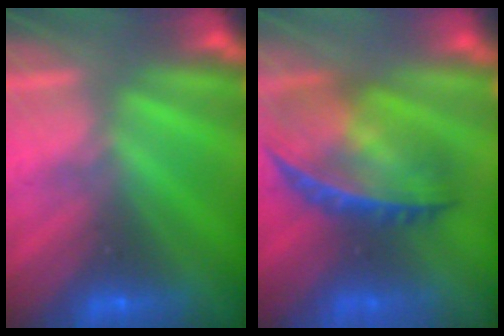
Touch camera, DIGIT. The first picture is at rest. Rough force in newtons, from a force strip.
{"total": 5.9}